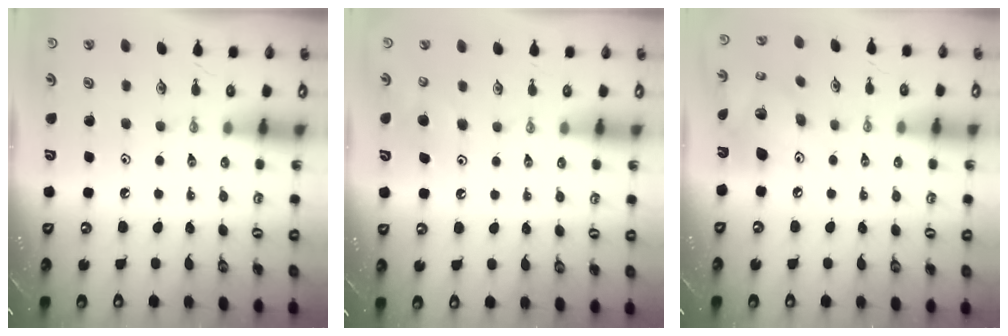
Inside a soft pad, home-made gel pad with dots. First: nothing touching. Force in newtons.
{"total": 5.4, "press": 5.4, "slide": 0.5}
{"total": 15.4, "press": 15.2, "slide": 1.8}